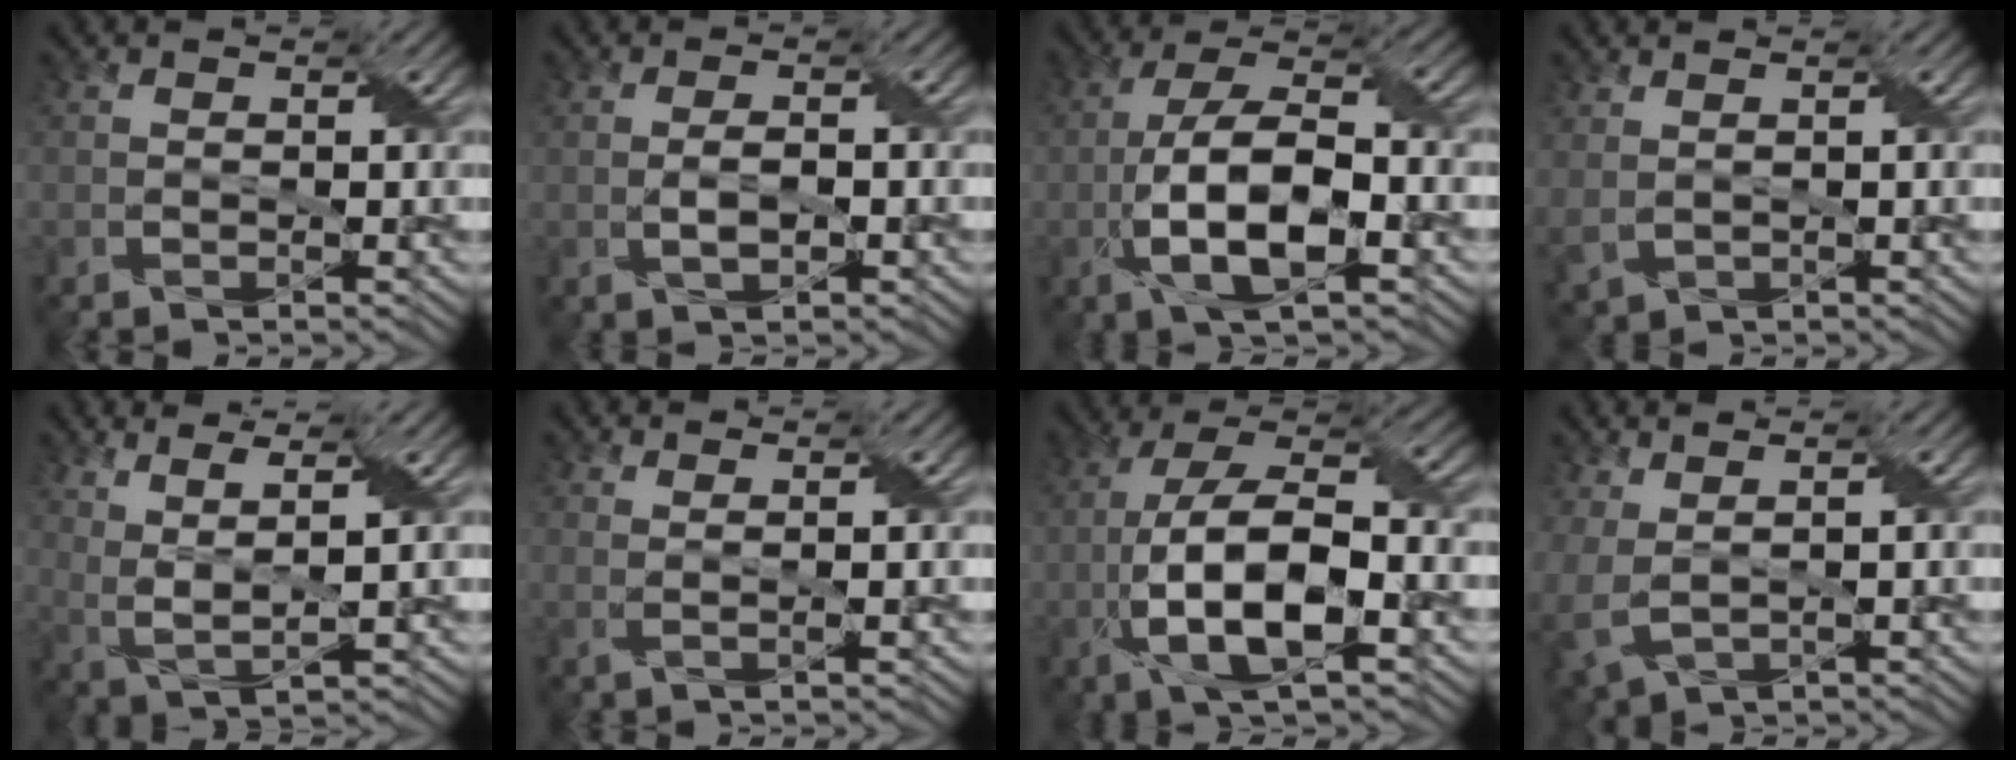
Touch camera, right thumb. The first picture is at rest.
{"total": 2.6, "force": [-0.6, 1.0, 2.3], "torque": [-0.049, 0.002, -0.009]}
{"total": 11.2, "force": [-3.3, 4.3, 9.8], "torque": [-0.195, 0.008, -0.066]}
{"total": 2.0, "force": [0.8, 1.0, 1.5], "torque": [-0.044, 0.002, 0.025]}
{"total": 5.8, "force": [3.6, 1.0, 4.5], "torque": [-0.098, -0.003, 0.072]}
{"total": 1.9, "force": [0.9, 0.2, 1.6], "torque": [-0.034, 0.001, 0.008]}
{"total": 12.7, "force": [-3.3, 4.8, 11.2], "torque": [-0.234, 0.004, -0.066]}
{"total": 4.3, "force": [1.5, 2.1, 3.4], "torque": [-0.100, 0.004, 0.040]}